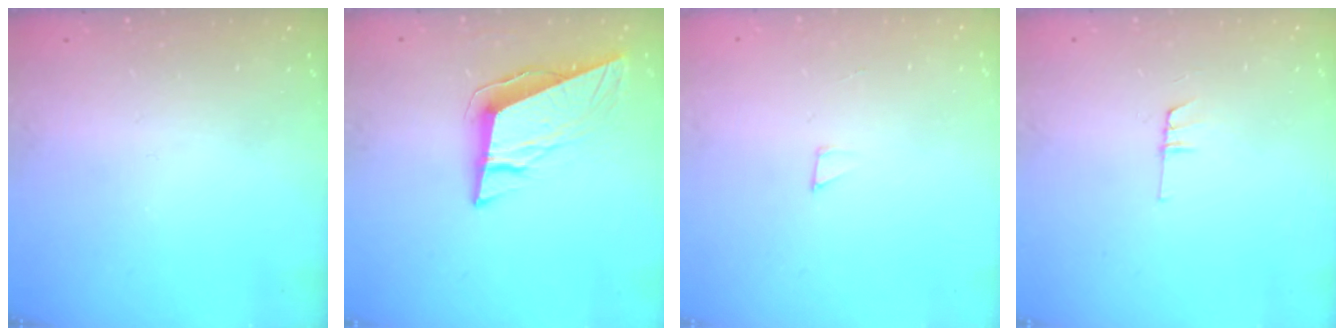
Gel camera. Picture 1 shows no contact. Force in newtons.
{"total": 9.6, "press": 9.4, "slide": 1.8}
{"total": 2.0, "press": 2.0, "slide": 0.0}
{"total": 3.7, "press": 3.7, "slide": 0.4}